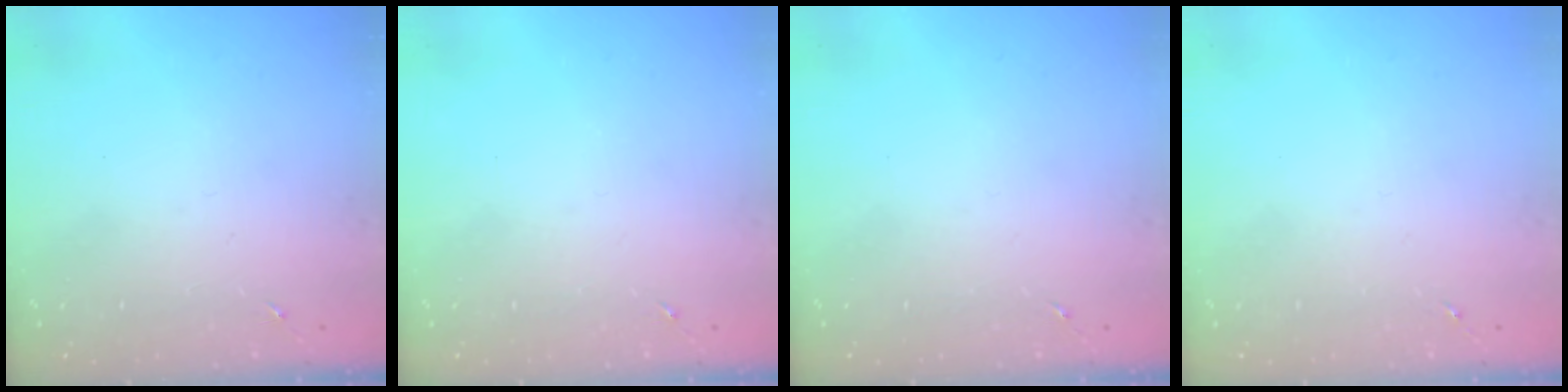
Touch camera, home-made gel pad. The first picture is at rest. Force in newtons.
{"total": 0.0}
{"total": 0.0}
{"total": 0.0}